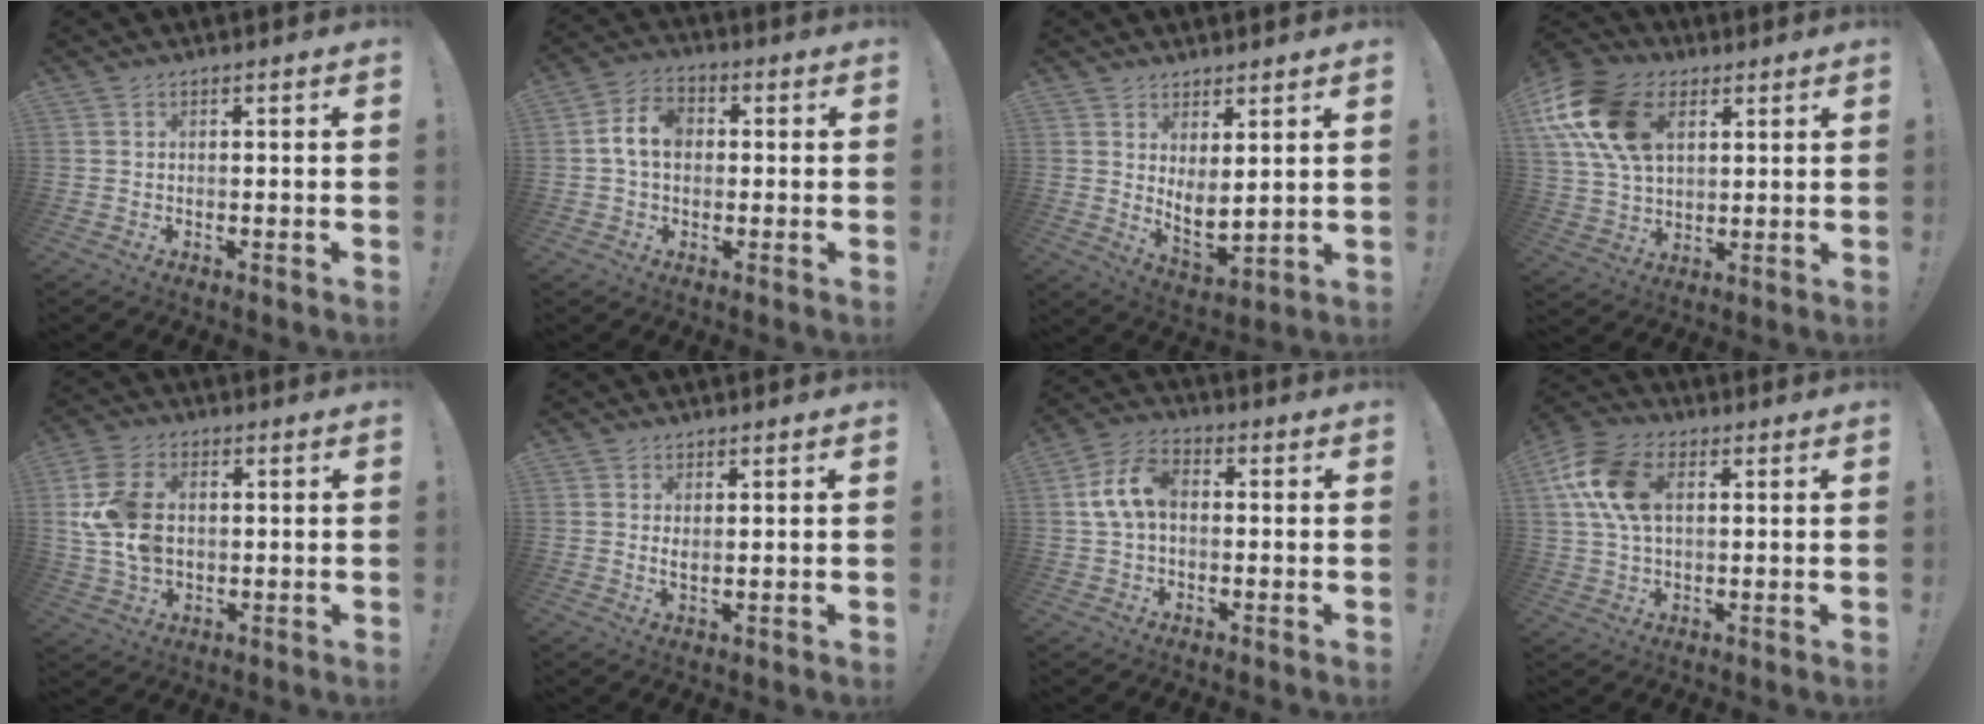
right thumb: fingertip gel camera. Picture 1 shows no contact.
{"total": 8.3, "force": [0.3, 6.0, 5.8], "torque": [-0.105, 0.021, 0.009]}
{"total": 5.9, "force": [3.4, 2.3, 4.2], "torque": [-0.057, -0.043, 0.066]}
{"total": 20.7, "force": [7.7, 14.1, 13.0], "torque": [-0.241, -0.022, 0.142]}
{"total": 13.7, "force": [1.1, 9.7, 9.6], "torque": [-0.190, 0.005, 0.024]}
{"total": 2.1, "force": [1.3, 0.5, 1.6], "torque": [-0.027, -0.006, 0.021]}
{"total": 10.2, "force": [0.8, 6.7, 7.6], "torque": [-0.156, 0.015, 0.021]}
{"total": 14.7, "force": [3.9, 9.5, 10.5], "torque": [-0.206, 0.005, 0.075]}